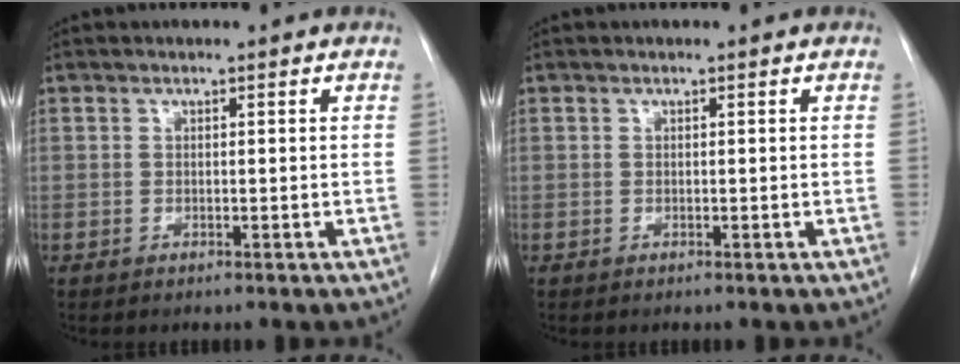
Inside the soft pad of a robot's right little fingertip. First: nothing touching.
{"total": 0.0}